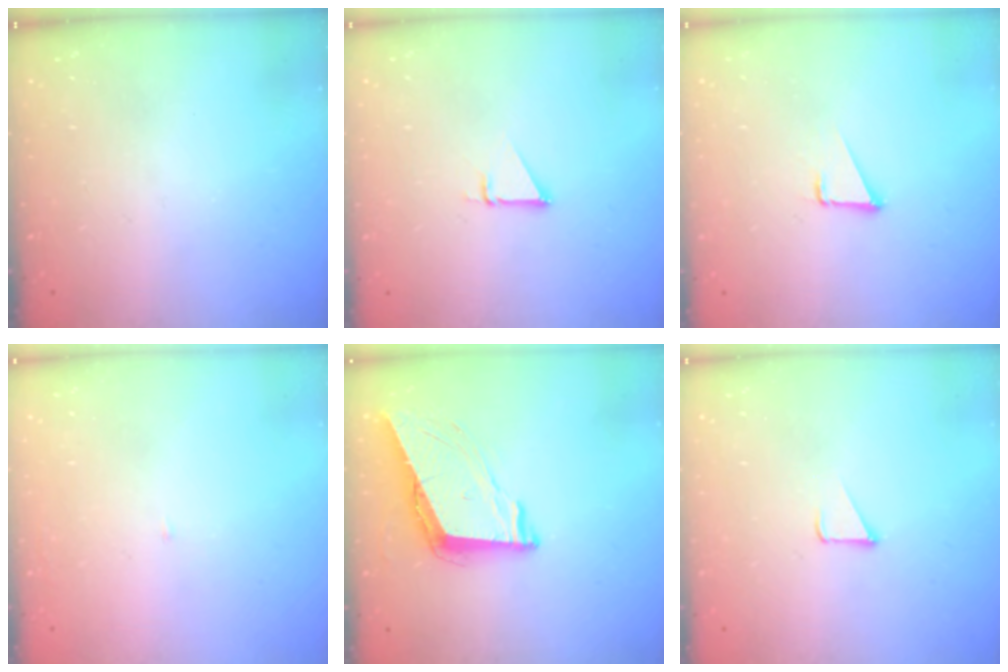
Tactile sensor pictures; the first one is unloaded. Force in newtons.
{"total": 2.3, "press": 2.3, "slide": 0.1}
{"total": 1.7, "press": 1.7, "slide": 0.1}
{"total": 2.0, "press": 2.0, "slide": 0.2}
{"total": 9.0, "press": 8.6, "slide": 2.9}
{"total": 1.7, "press": 1.7, "slide": 0.1}